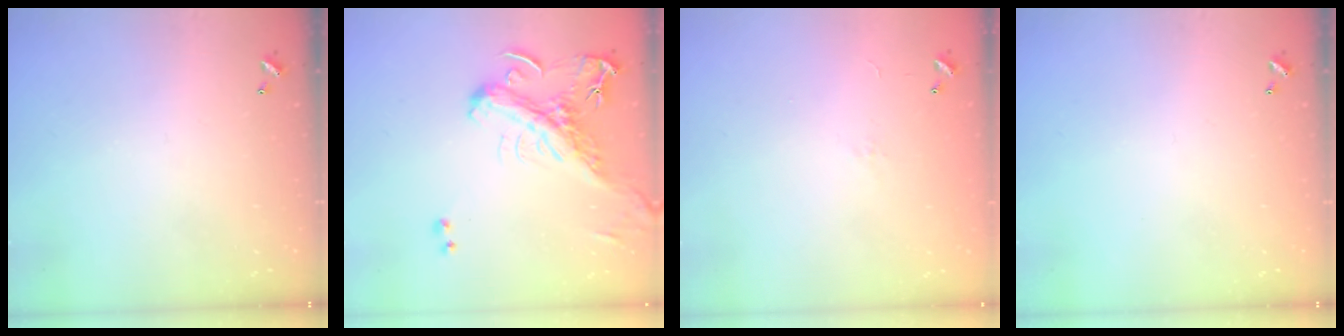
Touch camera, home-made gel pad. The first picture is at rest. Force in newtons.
{"total": 3.4, "press": 3.2, "slide": 1.1}
{"total": 5.6, "press": 5.6, "slide": 0.8}
{"total": 0.0}